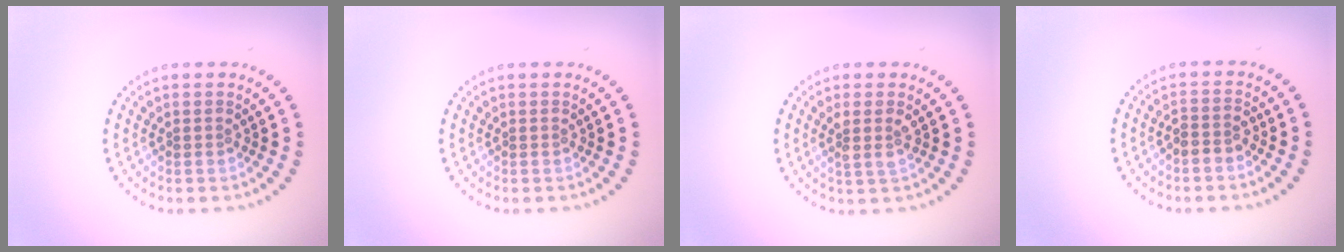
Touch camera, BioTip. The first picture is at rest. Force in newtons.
{"total": 0.0}
{"total": 1.7, "press": 1.5, "slide": 0.7}
{"total": 1.6, "press": 1.4, "slide": 0.8}